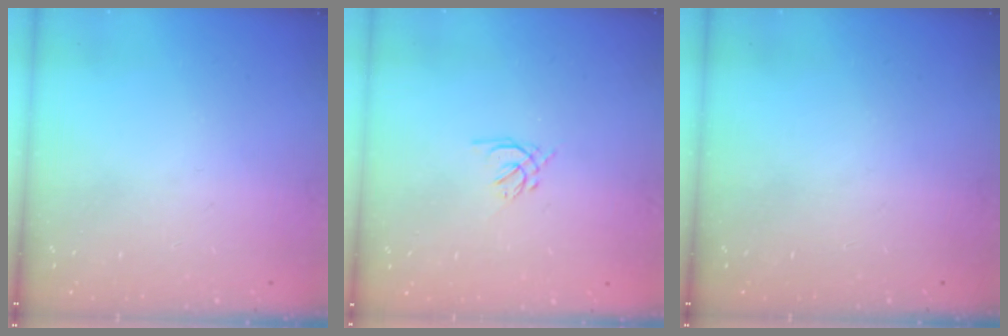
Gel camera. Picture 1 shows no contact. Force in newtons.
{"total": 1.7, "press": 1.6, "slide": 0.5}
{"total": 0.0}